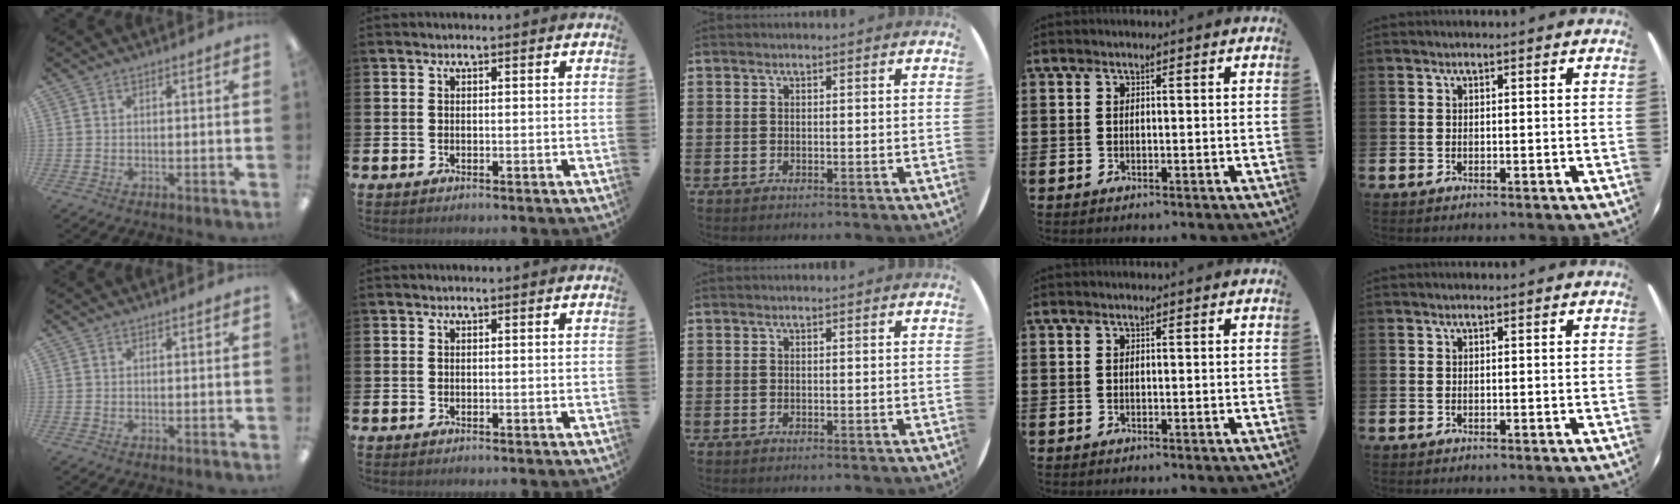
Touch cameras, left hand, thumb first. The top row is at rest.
{}